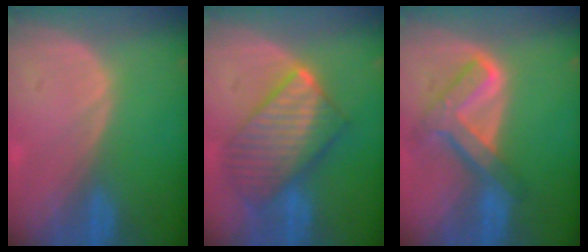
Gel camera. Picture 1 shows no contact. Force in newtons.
{"total": 10.2, "press": 10.2, "slide": 0.8}
{"total": 7.8, "press": 6.6, "slide": 4.1}